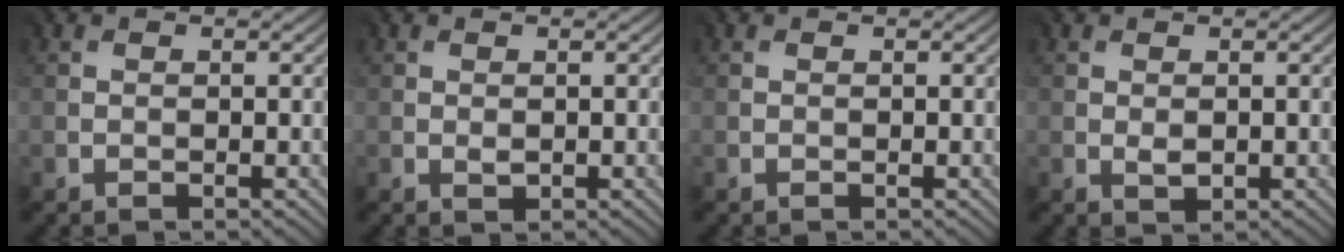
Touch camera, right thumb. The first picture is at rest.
{"total": 0.6, "force": [0.0, 0.5, 0.3], "torque": [-0.003, -0.002, 0.002]}
{"total": 0.0}
{"total": 1.0, "force": [0.0, 0.7, 0.7], "torque": [-0.010, -0.003, 0.004]}